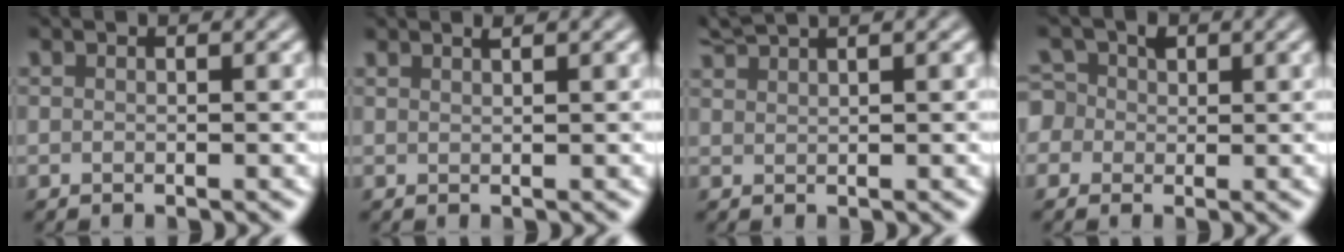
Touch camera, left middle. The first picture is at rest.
{"total": 0.8, "force": [0.7, 0.2, 0.4], "torque": [-0.001, -0.001, 0.009]}
{"total": 2.6, "force": [2.4, 0.3, 1.1], "torque": [-0.014, 0.012, 0.046]}
{"total": 4.0, "force": [0.9, 3.6, 1.5], "torque": [-0.023, 0.029, -0.016]}